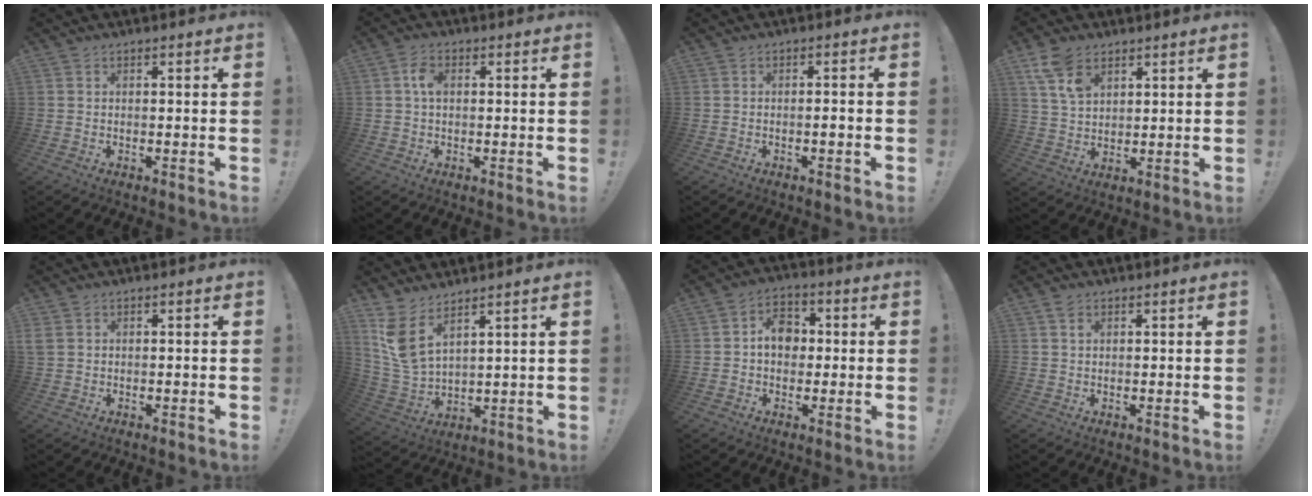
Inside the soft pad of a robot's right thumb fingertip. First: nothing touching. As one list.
[{"total": 4.5, "force": [0.8, 2.7, 3.4], "torque": [-0.056, 0.005, 0.013]}, {"total": 1.8, "force": [-0.9, -0.4, 1.5], "torque": [-0.025, -0.001, -0.015]}, {"total": 9.2, "force": [5.4, 5.6, 5.0], "torque": [-0.089, -0.015, 0.106]}, {"total": 1.7, "force": [0.6, 1.2, 1.1], "torque": [-0.021, 0.005, 0.013]}, {"total": 9.0, "force": [6.1, 3.3, 5.7], "torque": [-0.118, -0.047, 0.122]}, {"total": 8.9, "force": [0.6, 7.1, 5.4], "torque": [-0.067, 0.009, 0.011]}, {"total": 1.4, "force": [0.8, 0.9, 0.7], "torque": [-0.009, 0.000, 0.015]}]